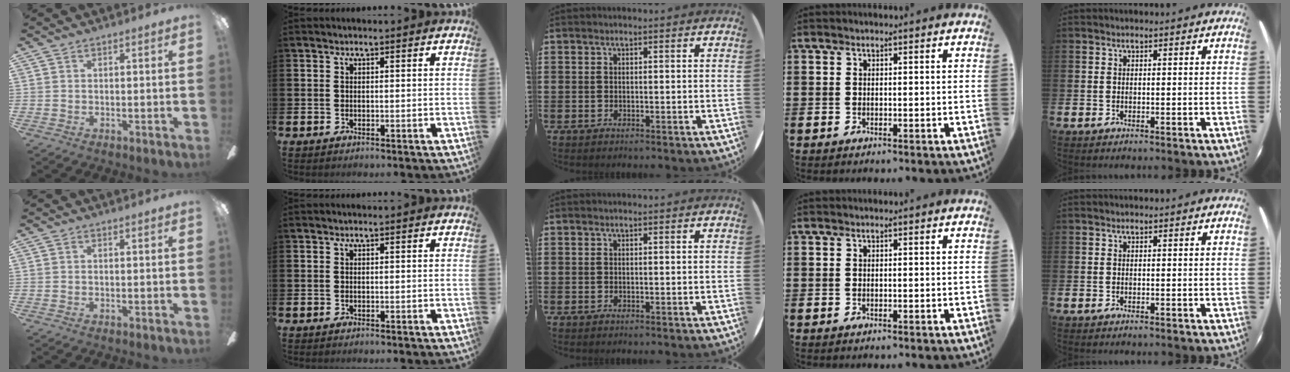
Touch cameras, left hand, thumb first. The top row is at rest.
{}